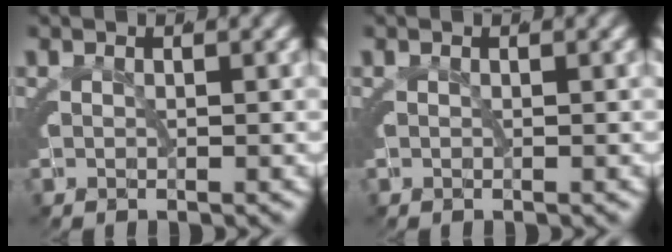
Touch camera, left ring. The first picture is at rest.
{"total": 0.0}